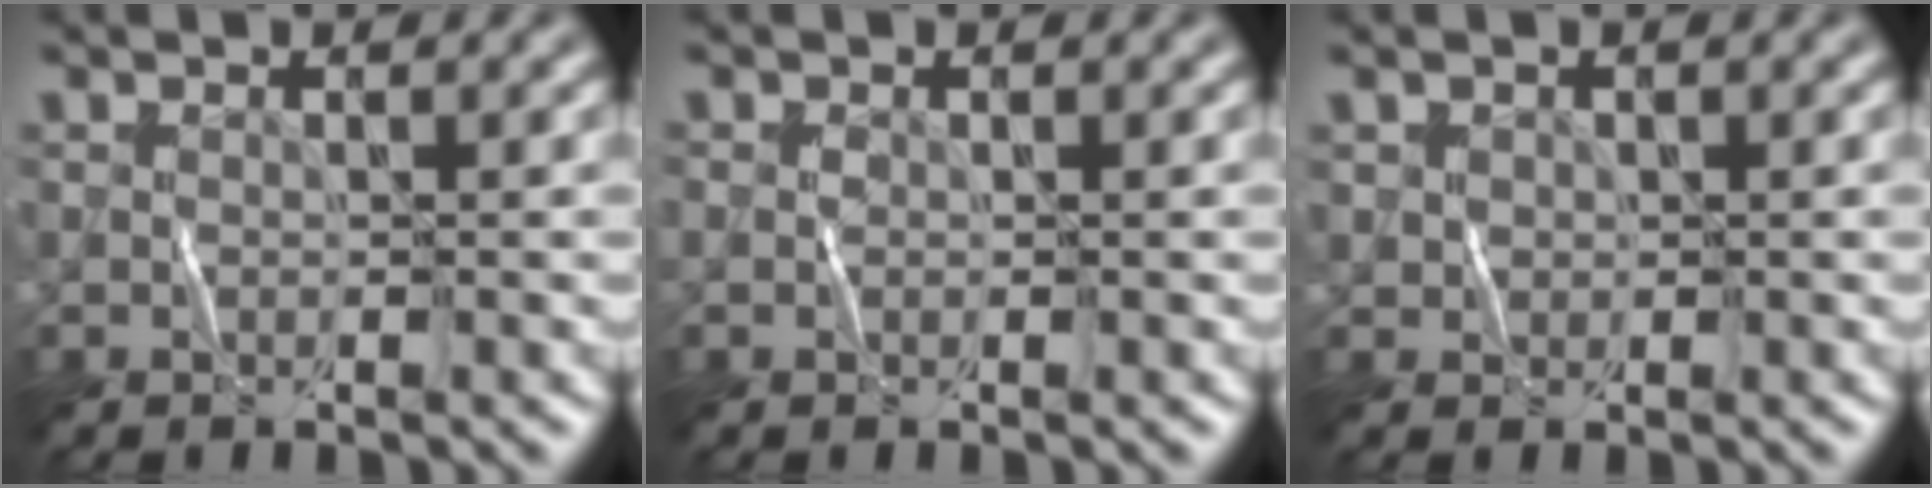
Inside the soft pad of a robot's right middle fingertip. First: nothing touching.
{"total": 0.6, "force": [0.0, 0.5, 0.3], "torque": [-0.005, 0.000, -0.002]}
{"total": 1.0, "force": [0.3, 1.0, 0.1], "torque": [0.004, -0.004, 0.011]}